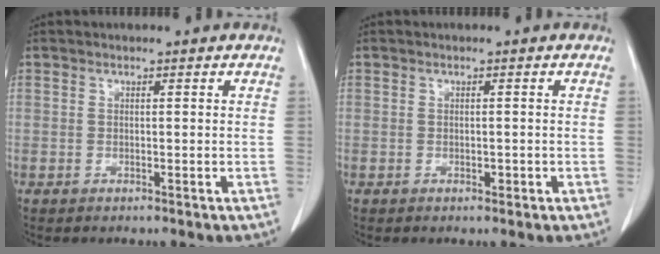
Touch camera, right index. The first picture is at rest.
{"total": 0.9, "force": [-0.4, 0.5, 0.6], "torque": [-0.010, 0.000, -0.002]}